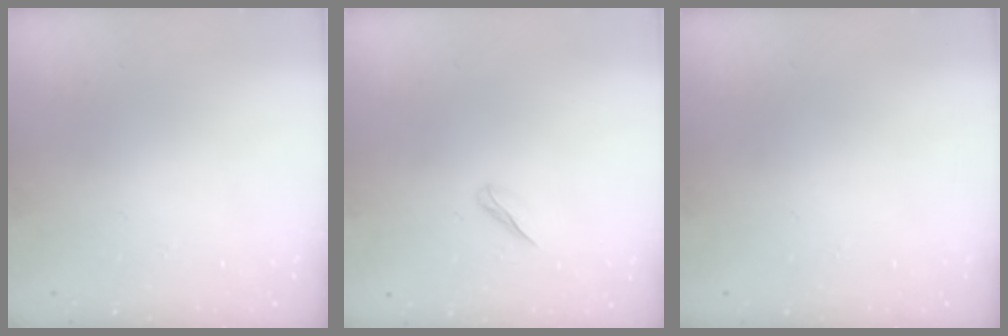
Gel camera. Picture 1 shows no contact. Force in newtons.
{"total": 2.6, "press": 2.5, "slide": 0.7}
{"total": 0.0}